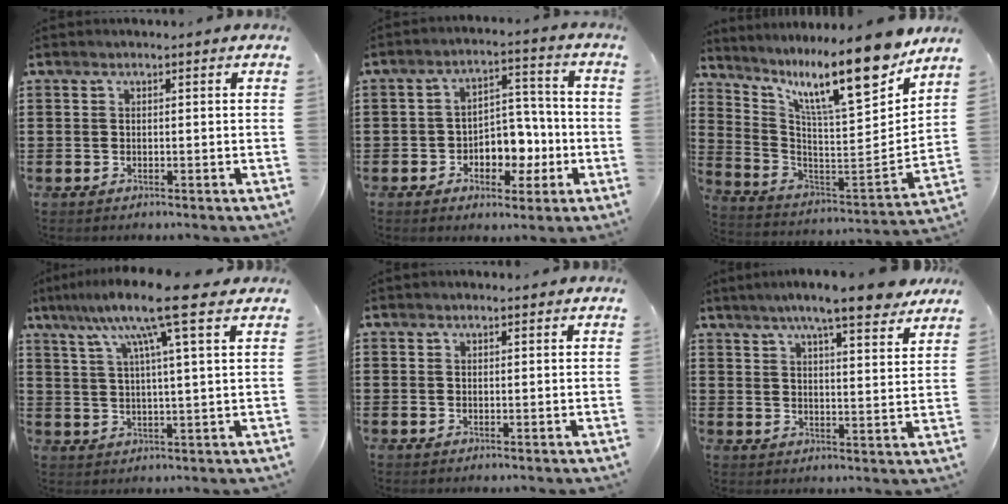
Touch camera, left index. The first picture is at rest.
{"total": 6.1, "force": [-1.9, 4.6, 3.5], "torque": [-0.062, 0.011, -0.036]}
{"total": 15.2, "force": [10.6, 2.7, 10.5], "torque": [-0.195, -0.071, 0.171]}
{"total": 10.9, "force": [6.6, 0.3, 8.6], "torque": [-0.167, -0.014, 0.105]}
{"total": 0.6, "force": [0.5, 0.4, 0.1], "torque": [-0.003, 0.002, 0.010]}
{"total": 8.1, "force": [6.7, 0.6, 4.6], "torque": [-0.092, -0.024, 0.114]}